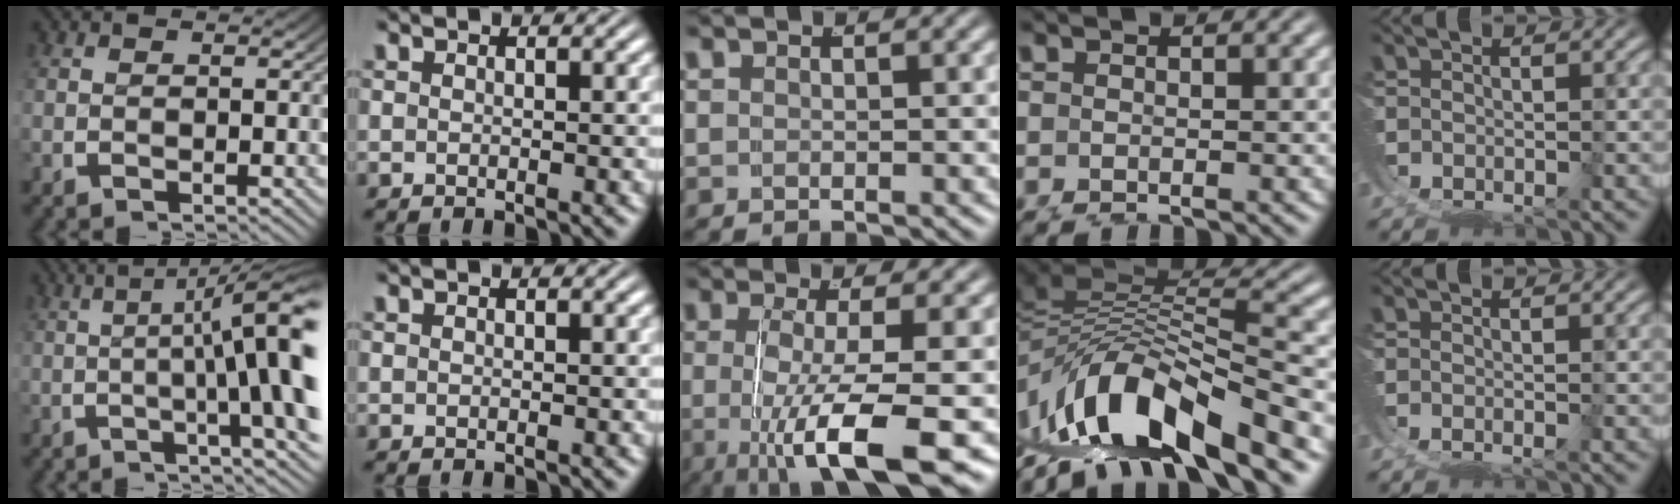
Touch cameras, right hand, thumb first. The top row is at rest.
{"thumb": {"total": 12.5, "force": [1.2, 5.4, 11.3], "torque": [-0.131, 0.006, 0.008]}, "middle": {"total": 8.8, "force": [-2.8, 1.9, 8.1], "torque": [-0.140, -0.021, -0.030]}, "ring": {"total": 10.4, "force": [-1.5, 6.9, 7.6], "torque": [-0.145, -0.018, -0.011]}, "little": {"total": 2.1, "force": [-1.4, 1.1, 1.1], "torque": [-0.015, -0.008, -0.020]}}